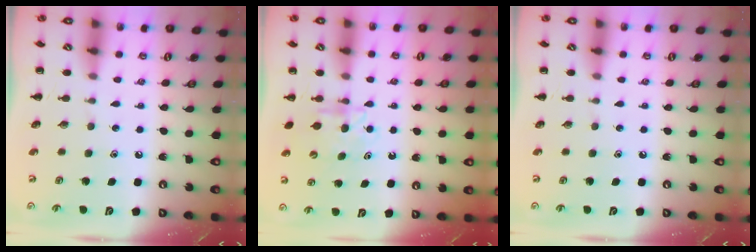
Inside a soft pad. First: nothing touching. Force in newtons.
{"total": 6.1, "press": 6.1, "slide": 0.7}
{"total": 0.0}